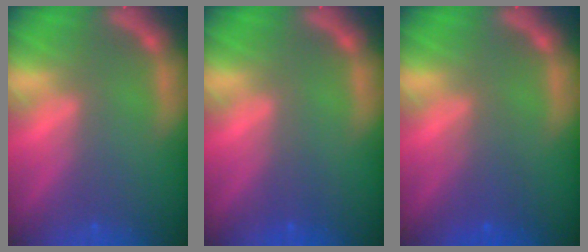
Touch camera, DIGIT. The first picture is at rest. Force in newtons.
{"total": 1.0}
{"total": 2.5}